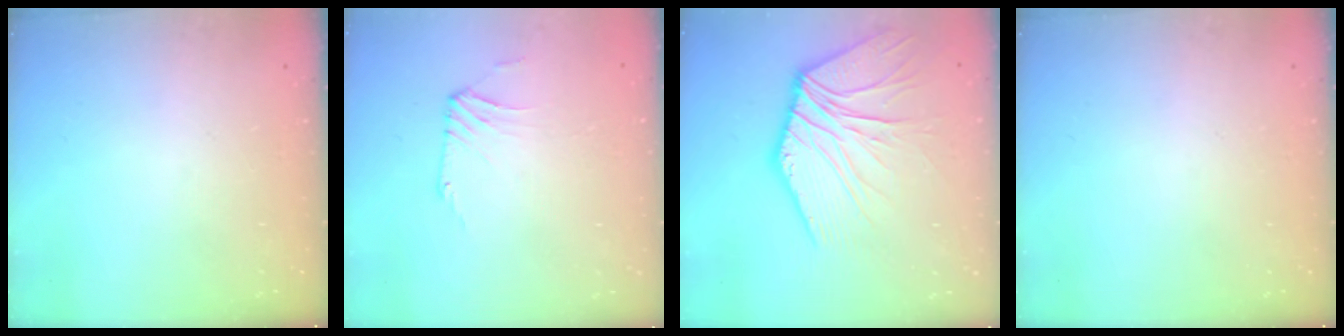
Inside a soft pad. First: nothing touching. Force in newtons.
{"total": 0.6, "press": 0.4, "slide": 0.5}
{"total": 10.1, "press": 10.1, "slide": 1.3}
{"total": 0.0}